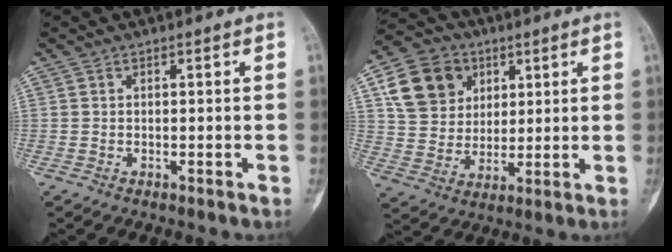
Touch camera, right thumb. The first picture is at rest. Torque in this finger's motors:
{"motor_torque": [0.12, 0.01, 0.23, -0.02, -0.05]}